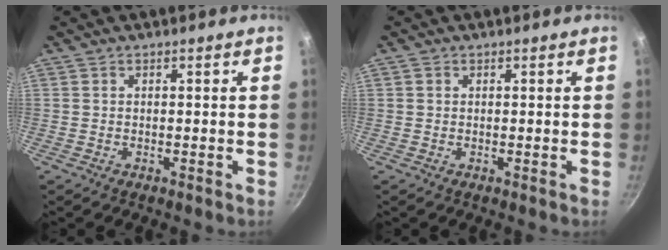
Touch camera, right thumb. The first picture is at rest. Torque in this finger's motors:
{"motor_torque": [-0.35, 0.14, -0.20, 0.36, 0.04]}